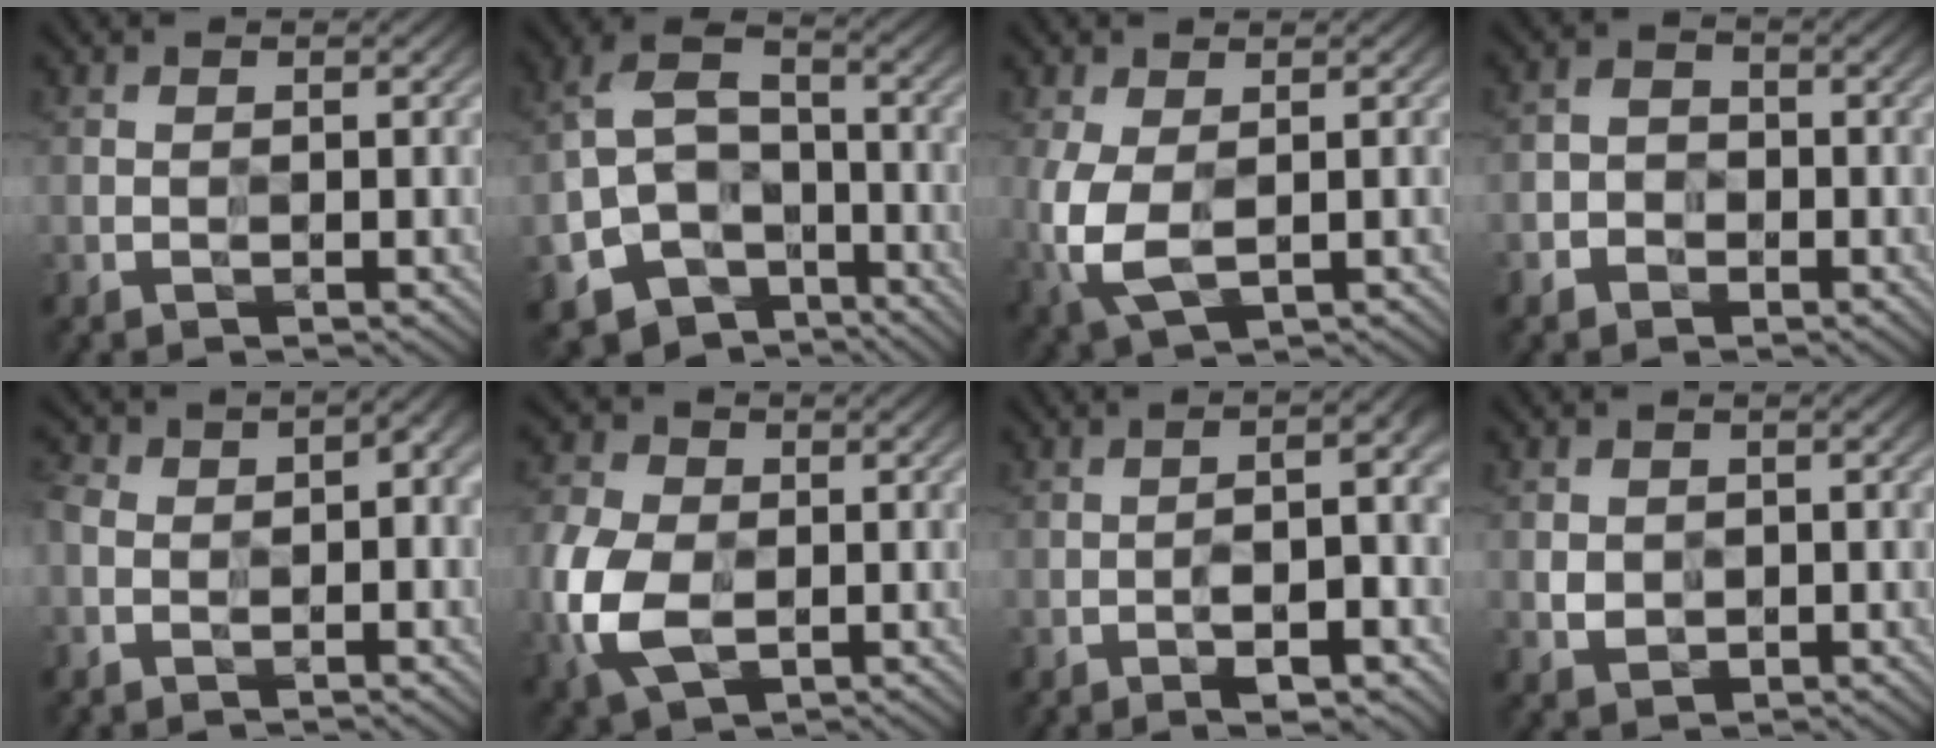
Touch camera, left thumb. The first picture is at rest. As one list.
[{"total": 11.8, "force": [-6.1, 8.1, 6.2], "torque": [-0.132, -0.039, -0.106]}, {"total": 5.9, "force": [-0.6, 3.5, 4.7], "torque": [-0.131, -0.009, -0.006]}, {"total": 2.8, "force": [-1.5, 2.2, 0.7], "torque": [0.003, -0.002, -0.036]}, {"total": 8.2, "force": [-1.6, 5.3, 6.0], "torque": [-0.106, -0.007, -0.027]}, {"total": 9.8, "force": [-2.4, 6.8, 6.7], "torque": [-0.187, -0.016, -0.056]}, {"total": 7.8, "force": [-2.5, 2.1, 7.1], "torque": [-0.098, 0.003, -0.035]}, {"total": 1.9, "force": [0.0, 1.7, 0.8], "torque": [-0.020, -0.008, 0.001]}]